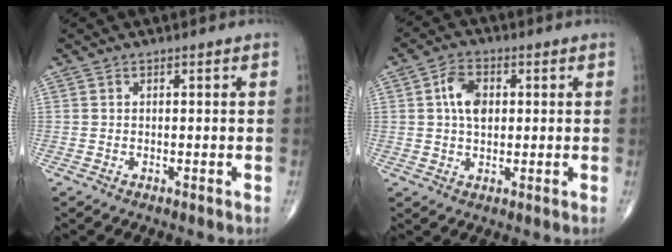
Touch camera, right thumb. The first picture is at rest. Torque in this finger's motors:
{"motor_torque": [1.12, 0.97, 0.83, 0.17, 0.06]}